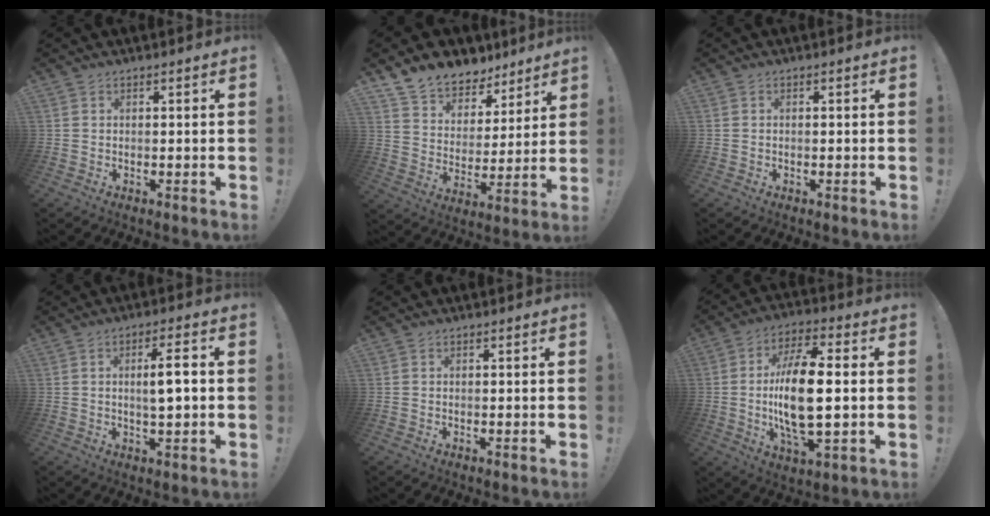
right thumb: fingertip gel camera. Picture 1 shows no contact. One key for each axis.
{"total": 10.8, "fx": 9.0, "fy": 5.6, "fz": 2.0, "tx": -0.052, "ty": -0.074, "tz": 0.172}
{"total": 0.0}
{"total": 6.5, "fx": 0.6, "fy": 1.1, "fz": 6.3, "tx": -0.100, "ty": 0.002, "tz": 0.005}
{"total": 0.0}
{"total": 17.3, "fx": -0.1, "fy": 6.5, "fz": 16.1, "tx": -0.312, "ty": -0.005, "tz": -0.010}